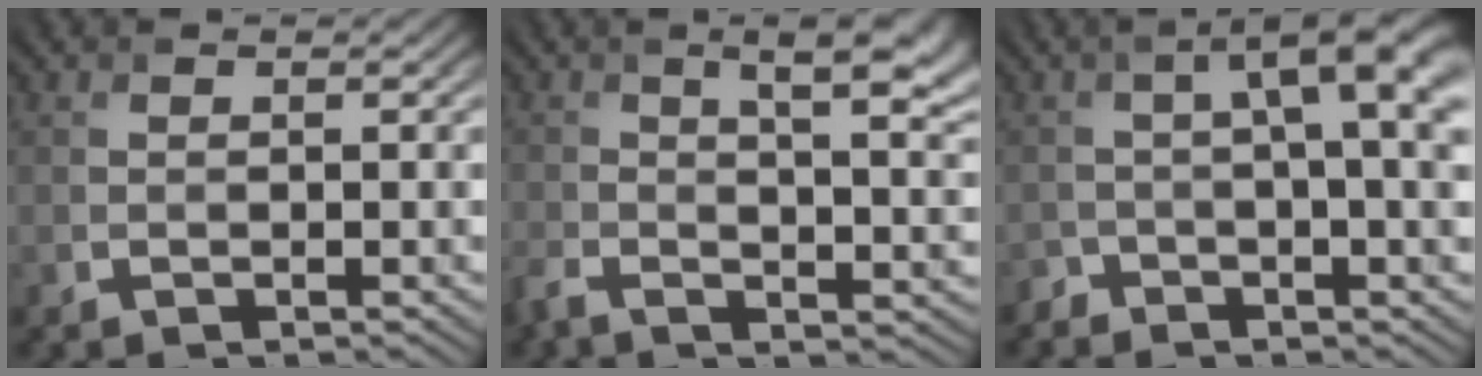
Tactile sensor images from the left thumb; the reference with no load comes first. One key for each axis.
{"total": 10.2, "fx": 0.7, "fy": 3.7, "fz": 9.5, "tx": -0.163, "ty": -0.006, "tz": 0.014}
{"total": 7.1, "fx": -0.5, "fy": 2.0, "fz": 6.8, "tx": -0.095, "ty": 0.004, "tz": -0.015}